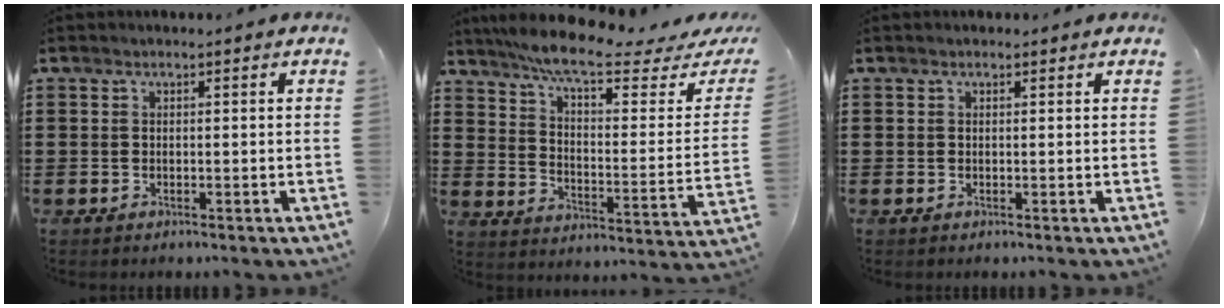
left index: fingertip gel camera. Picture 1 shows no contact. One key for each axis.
{"total": 8.7, "fx": 7.0, "fy": 0.5, "fz": 5.1, "tx": -0.119, "ty": -0.043, "tz": 0.116}
{"total": 0.5, "fx": 0.4, "fy": 0.3, "fz": 0.2, "tx": -0.004, "ty": 0.004, "tz": 0.007}